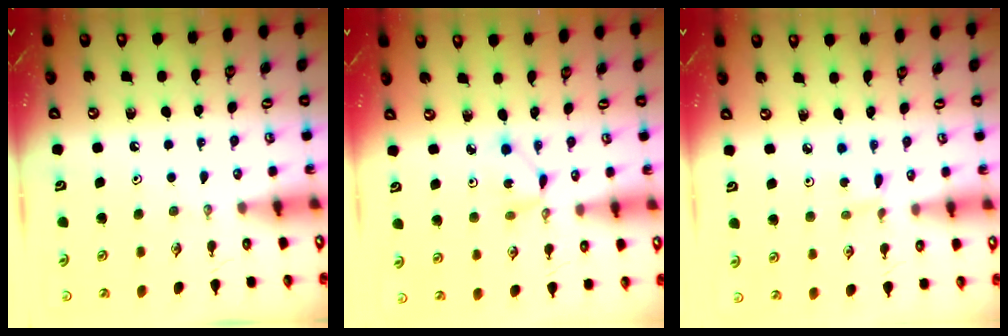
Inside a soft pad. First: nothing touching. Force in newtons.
{"total": 2.0, "press": 2.0, "slide": 0.1}
{"total": 0.8, "press": 0.8, "slide": 0.1}